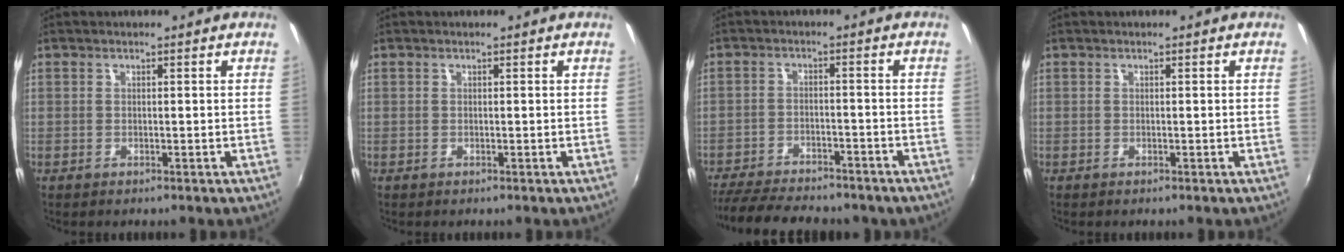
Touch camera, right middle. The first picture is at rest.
{"total": 0.0}
{"total": 16.6, "force": [-13.8, 5.1, 7.7], "torque": [-0.163, -0.031, -0.199]}
{"total": 0.0}